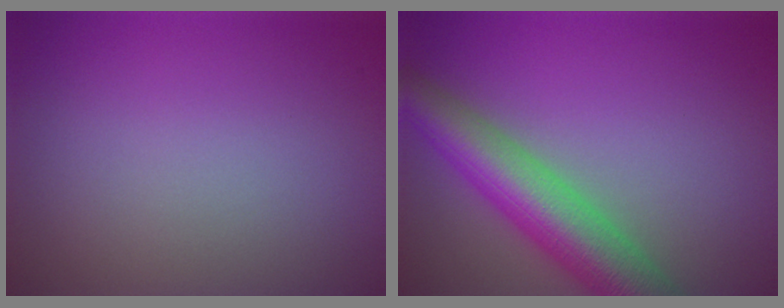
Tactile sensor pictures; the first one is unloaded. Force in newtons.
{"total": 8.1, "press": 8.1, "slide": 0.3}